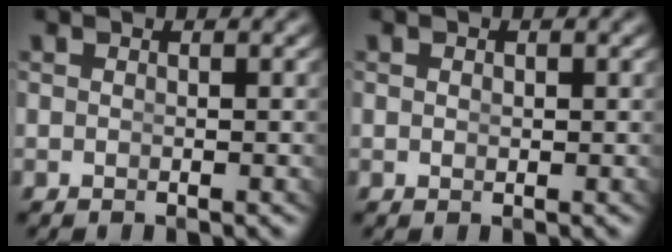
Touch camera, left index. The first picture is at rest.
{"total": 0.0}